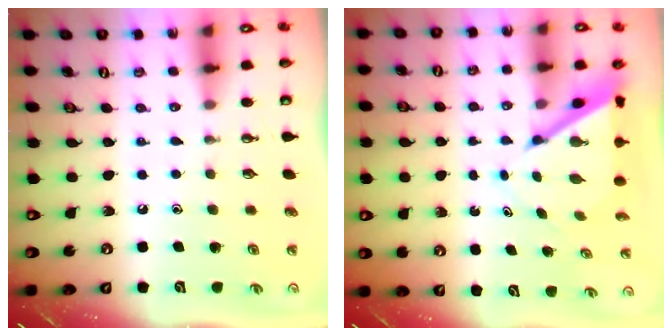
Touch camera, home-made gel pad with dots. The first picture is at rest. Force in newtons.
{"total": 6.9, "press": 6.9, "slide": 0.6}